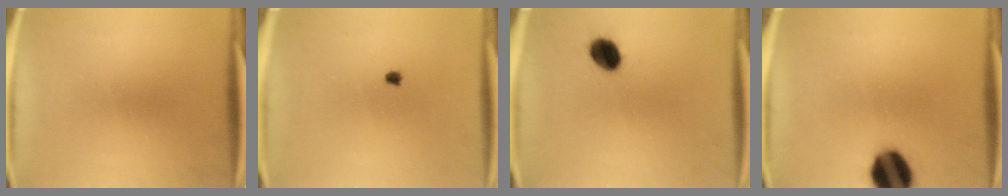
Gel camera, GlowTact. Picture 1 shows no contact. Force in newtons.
{"total": 0.6}
{"total": 6.4}
{"total": 13.3}